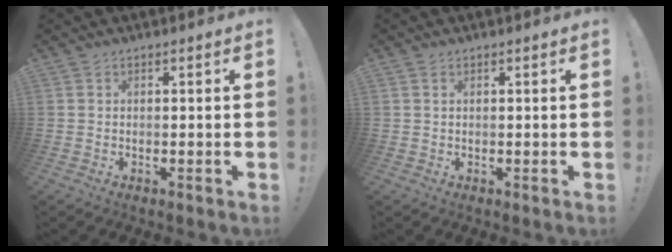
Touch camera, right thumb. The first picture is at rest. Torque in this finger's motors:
{"motor_torque": [-0.04, -0.11, -0.35, 0.34, 0.05]}